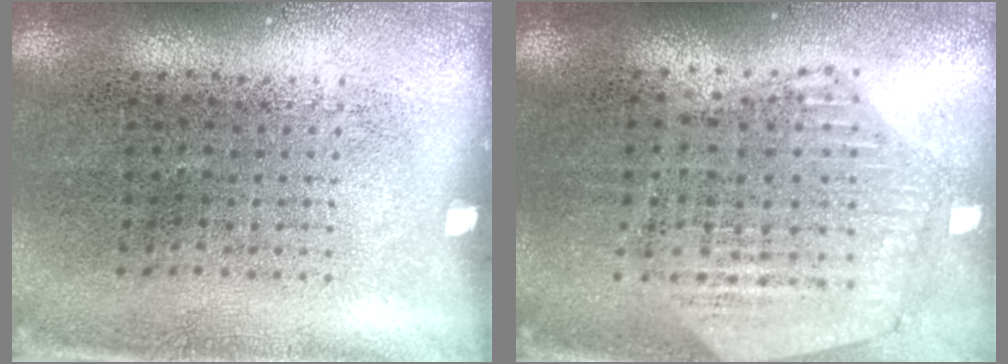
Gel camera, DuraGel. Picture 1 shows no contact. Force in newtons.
{"total": 1.2, "press": 1.2, "slide": 0.2}